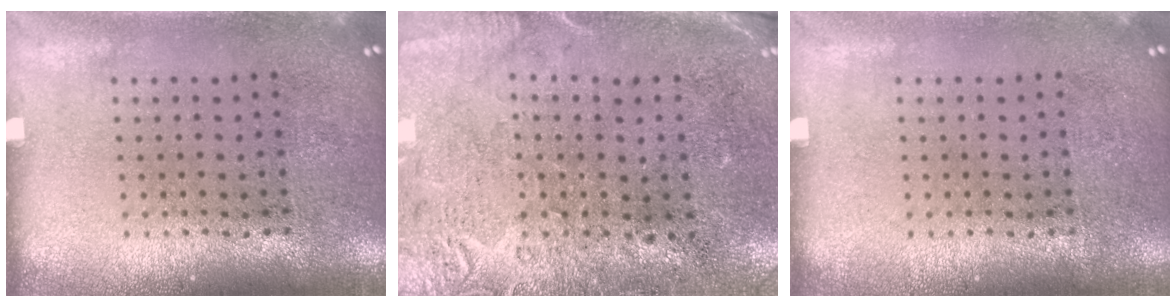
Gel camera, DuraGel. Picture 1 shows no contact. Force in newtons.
{"total": 2.7, "press": 2.3, "slide": 1.4}
{"total": 0.0}